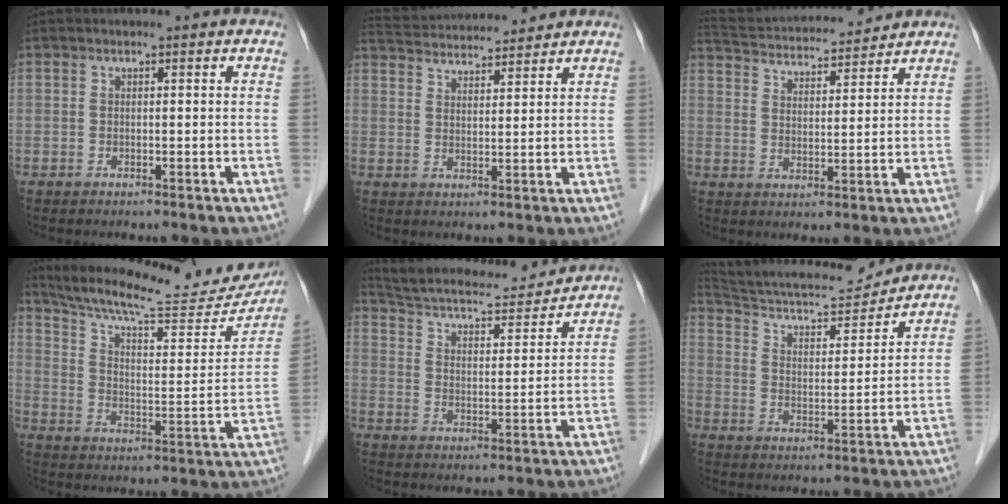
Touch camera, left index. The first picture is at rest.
{"total": 11.9, "force": [11.4, 1.5, 3.2], "torque": [-0.067, 0.031, 0.180]}
{"total": 14.8, "force": [13.9, 2.2, 4.4], "torque": [-0.083, 0.031, 0.224]}
{"total": 25.2, "force": [22.7, 4.2, 10.0], "torque": [-0.156, -0.037, 0.303]}
{"total": 15.7, "force": [14.6, 3.0, 5.1], "torque": [-0.089, 0.013, 0.220]}
{"total": 14.7, "force": [14.4, 0.7, 3.2], "torque": [-0.062, -0.004, 0.231]}